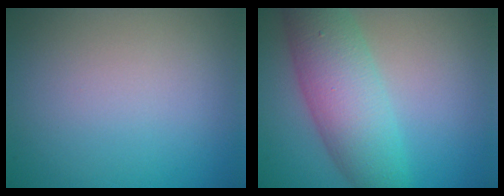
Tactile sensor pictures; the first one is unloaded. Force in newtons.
{"total": 7.4, "press": 7.4, "slide": 0.2}